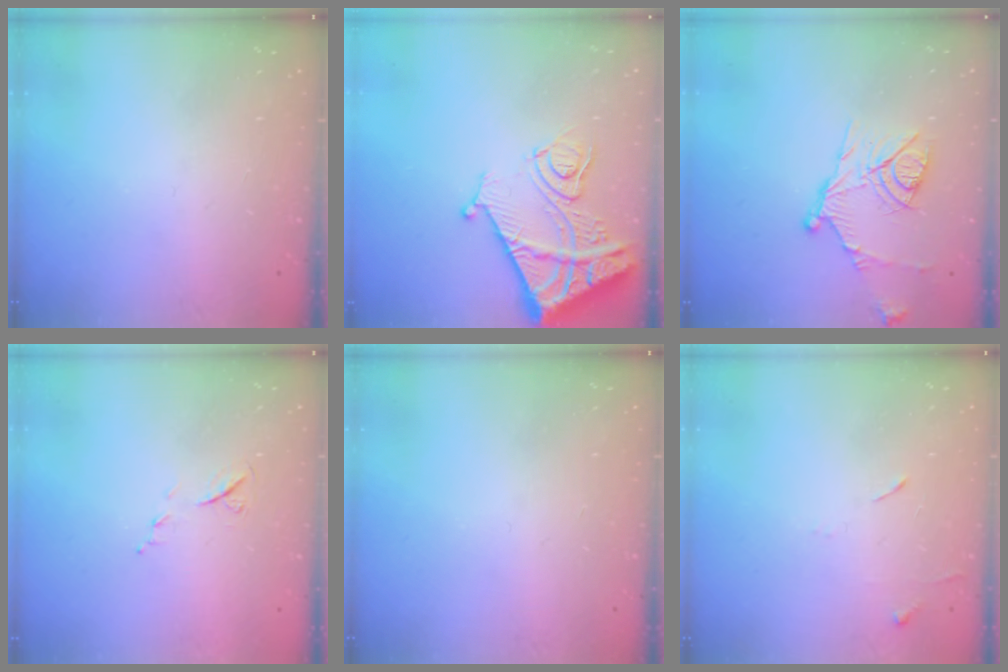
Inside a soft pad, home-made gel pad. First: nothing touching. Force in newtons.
{"total": 13.8, "press": 13.8, "slide": 1.4}
{"total": 12.8, "press": 12.8, "slide": 0.8}
{"total": 6.1, "press": 5.9, "slide": 1.5}
{"total": 0.0}
{"total": 5.4, "press": 5.4, "slide": 0.7}